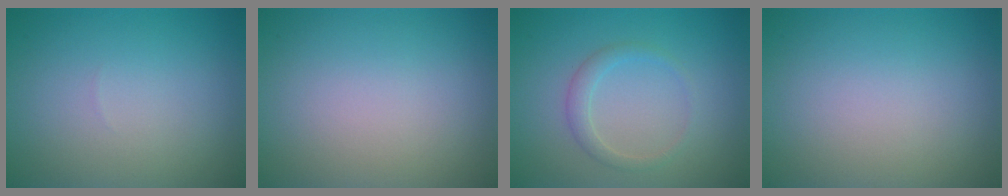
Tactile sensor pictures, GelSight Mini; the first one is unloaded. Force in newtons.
{"total": 0.0}
{"total": 1.6, "press": 1.6, "slide": 0.1}
{"total": 0.0}